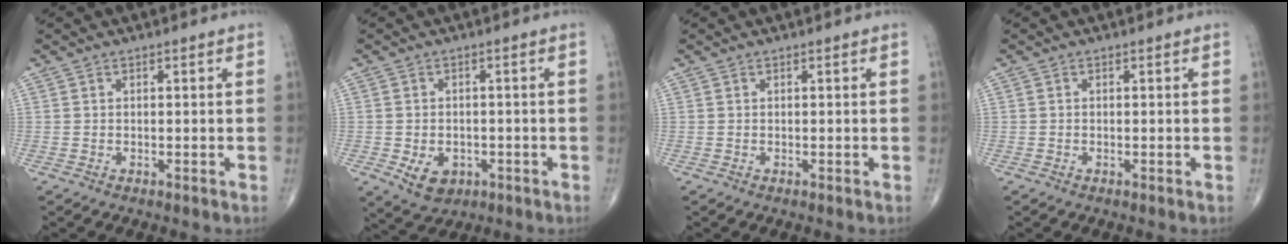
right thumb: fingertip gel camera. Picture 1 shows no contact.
{"total": 5.9, "force": [-2.0, 4.4, 3.4], "torque": [-0.047, 0.006, -0.021]}
{"total": 0.0}
{"total": 0.0}